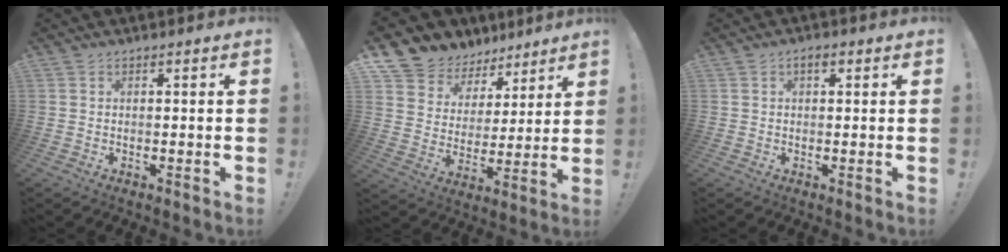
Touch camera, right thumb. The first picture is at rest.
{"total": 9.1, "force": [6.3, 6.5, 1.3], "torque": [-0.023, -0.060, 0.122]}
{"total": 2.2, "force": [1.0, 0.9, 1.7], "torque": [-0.019, -0.001, 0.013]}